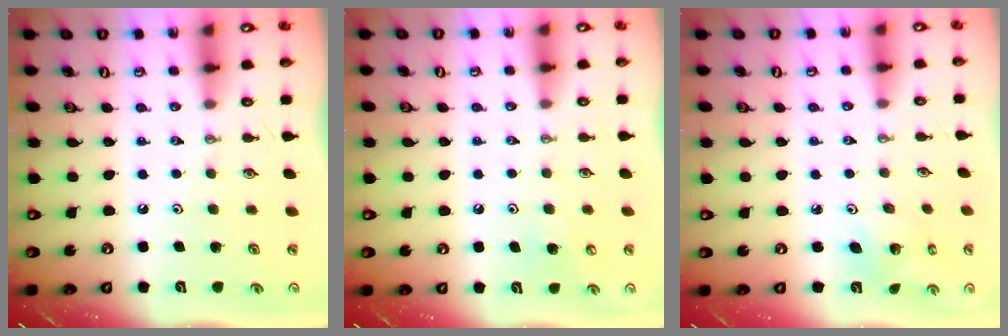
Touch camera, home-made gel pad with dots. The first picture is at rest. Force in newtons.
{"total": 4.4, "press": 4.4, "slide": 0.5}
{"total": 3.2, "press": 3.2, "slide": 0.2}